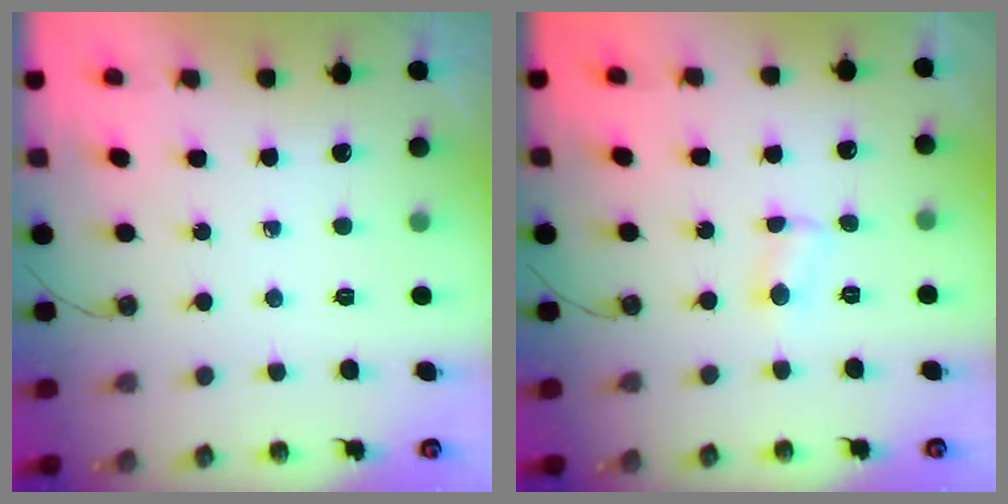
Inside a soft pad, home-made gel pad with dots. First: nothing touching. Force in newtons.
{"total": 4.6, "press": 3.2, "slide": 3.4}